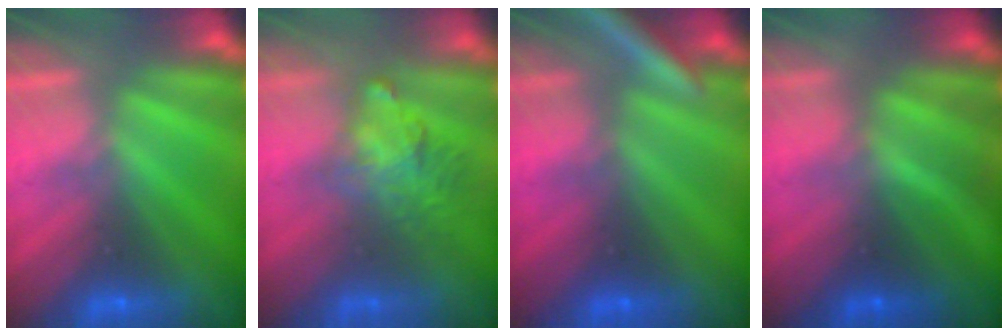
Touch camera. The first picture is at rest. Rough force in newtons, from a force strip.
{"total": 3.5}
{"total": 2.8}
{"total": 1.3}